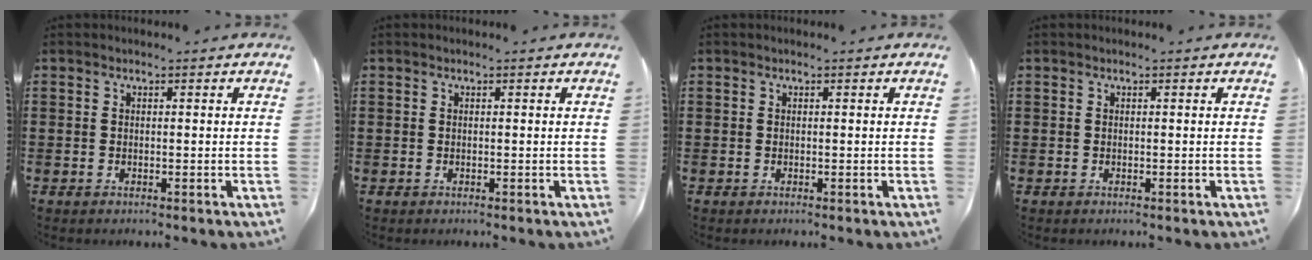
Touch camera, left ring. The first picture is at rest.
{"total": 0.0}
{"total": 0.0}
{"total": 0.0}